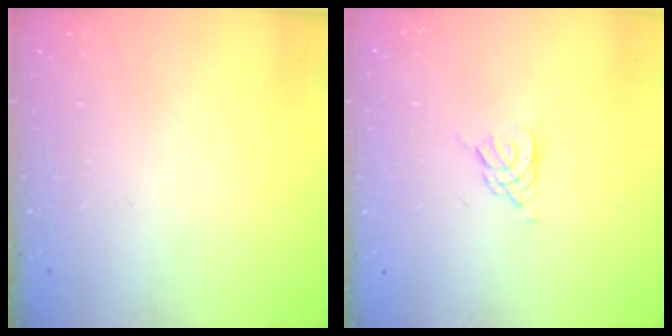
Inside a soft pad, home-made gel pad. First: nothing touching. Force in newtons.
{"total": 4.1, "press": 4.1, "slide": 0.6}